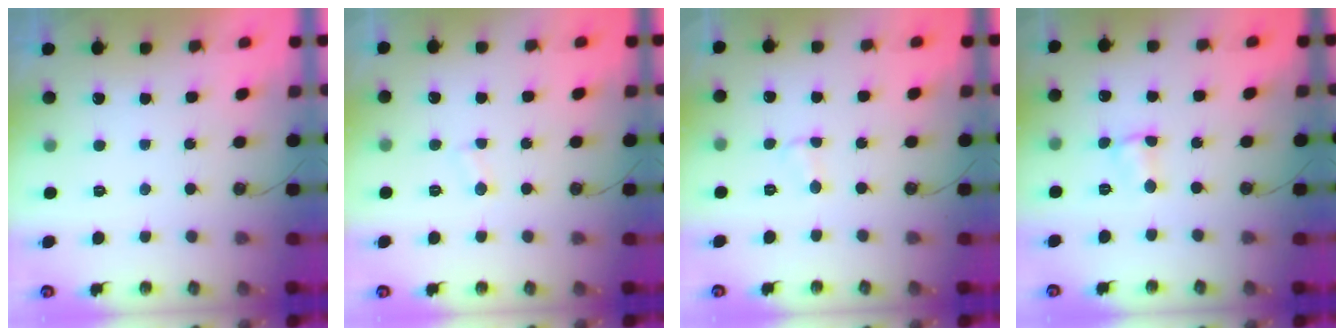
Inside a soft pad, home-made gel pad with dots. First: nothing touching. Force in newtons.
{"total": 1.8, "press": 1.8, "slide": 0.2}
{"total": 2.1, "press": 2.1, "slide": 0.2}
{"total": 1.9, "press": 1.9, "slide": 0.3}